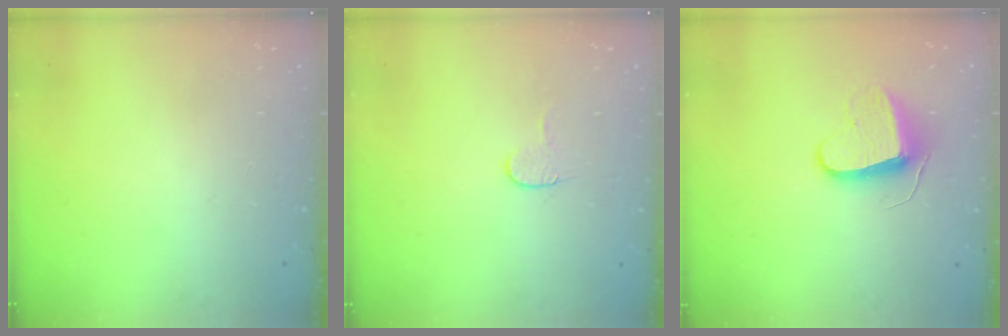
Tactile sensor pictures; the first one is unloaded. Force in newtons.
{"total": 5.0, "press": 4.9, "slide": 0.4}
{"total": 8.5, "press": 8.5, "slide": 0.3}